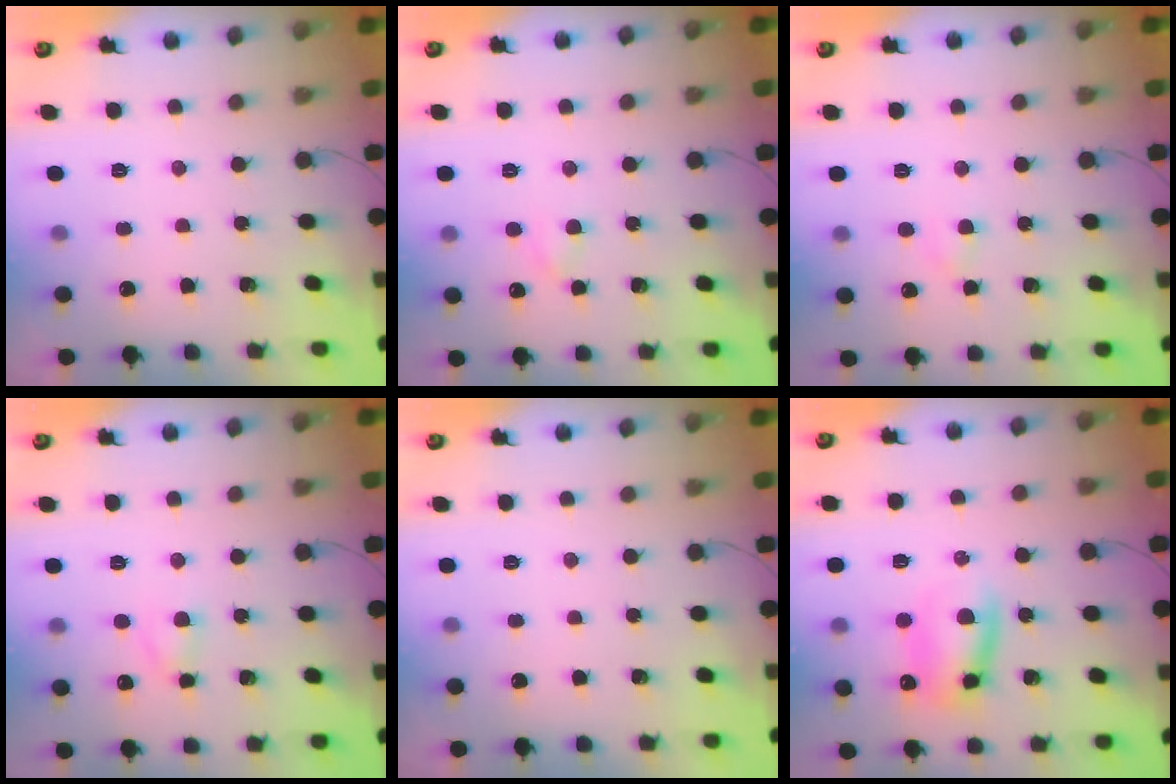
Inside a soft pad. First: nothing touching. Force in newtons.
{"total": 2.7, "press": 2.5, "slide": 1.1}
{"total": 2.6, "press": 2.3, "slide": 1.0}
{"total": 3.0, "press": 2.7, "slide": 1.3}
{"total": 0.0}
{"total": 11.3, "press": 11.1, "slide": 2.1}